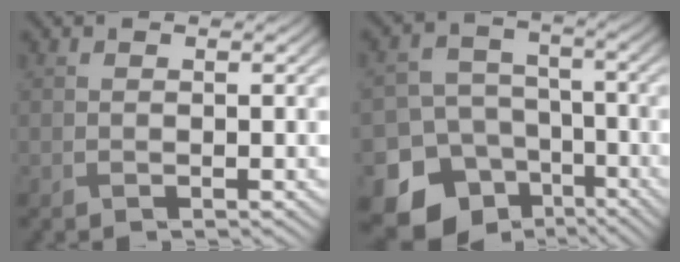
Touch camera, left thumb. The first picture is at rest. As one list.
[{"total": 14.6, "force": [-8.6, 11.2, 3.8], "torque": [-0.116, -0.054, -0.136]}]